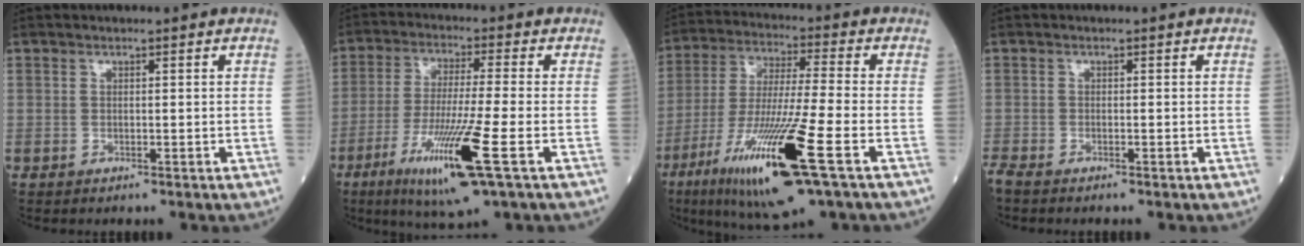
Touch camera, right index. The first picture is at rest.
{"total": 13.3, "force": [-5.6, -0.3, 12.1], "torque": [-0.240, -0.033, -0.101]}
{"total": 18.5, "force": [-8.3, 0.6, 16.6], "torque": [-0.337, -0.043, -0.150]}
{"total": 2.9, "force": [-2.5, 0.5, 1.3], "torque": [-0.028, -0.007, -0.040]}